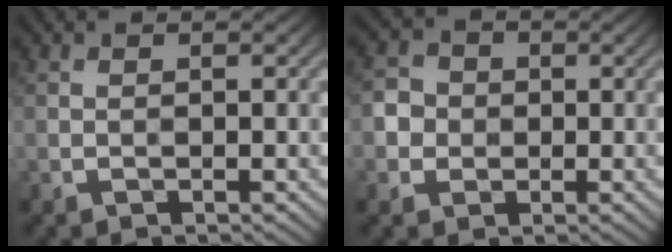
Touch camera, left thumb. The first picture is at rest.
{"total": 3.2, "force": [-0.3, 3.1, 0.5], "torque": [-0.009, -0.001, -0.012]}